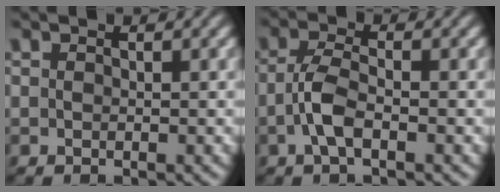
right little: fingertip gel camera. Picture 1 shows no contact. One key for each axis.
{"total": 2.8, "fx": -1.1, "fy": 0.7, "fz": 2.5, "tx": -0.053, "ty": -0.010, "tz": -0.014}